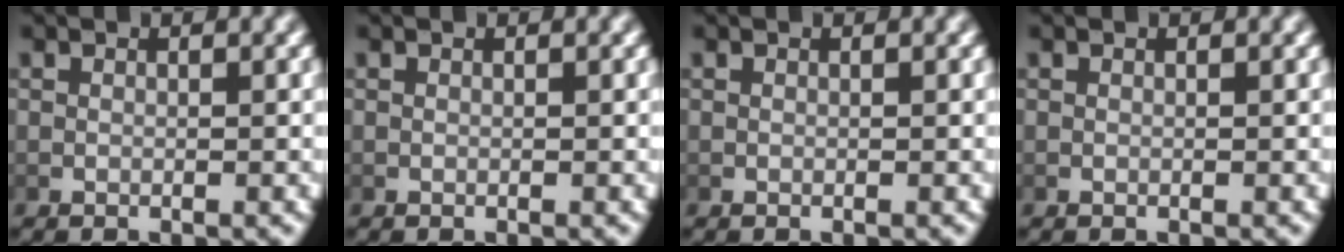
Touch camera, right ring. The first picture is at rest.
{"total": 0.0}
{"total": 0.0}
{"total": 0.0}